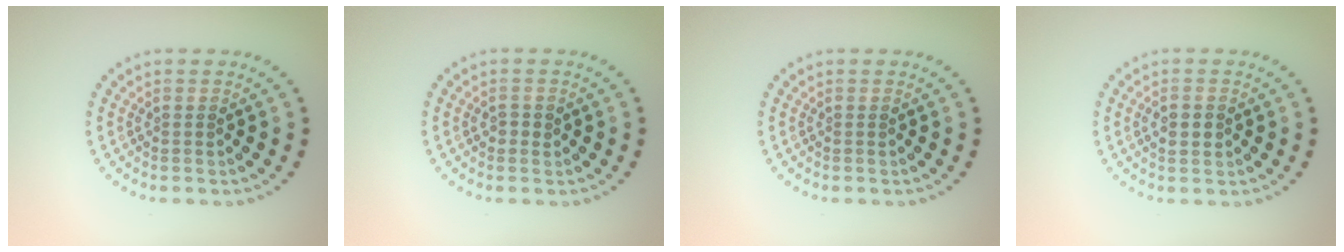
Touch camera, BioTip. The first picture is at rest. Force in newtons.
{"total": 1.1, "press": 1.0, "slide": 0.3}
{"total": 0.0}
{"total": 1.6, "press": 1.6, "slide": 0.1}